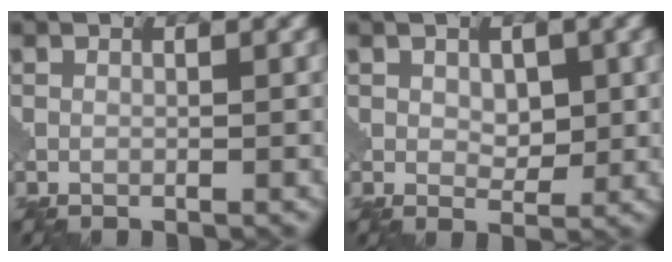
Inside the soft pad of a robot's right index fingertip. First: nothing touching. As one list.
[{"total": 2.4, "force": [0.4, 1.6, 1.8], "torque": [-0.027, -0.005, 0.009]}]